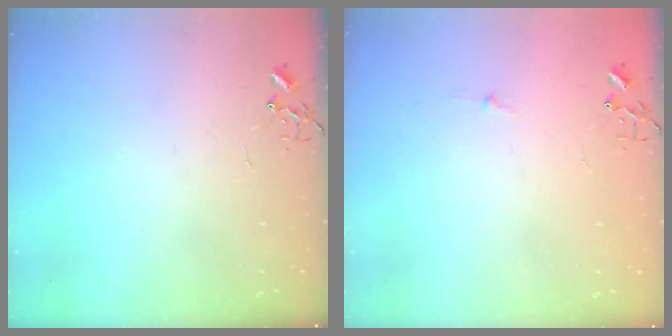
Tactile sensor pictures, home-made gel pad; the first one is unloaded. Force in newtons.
{"total": 2.7, "press": 2.7, "slide": 0.3}